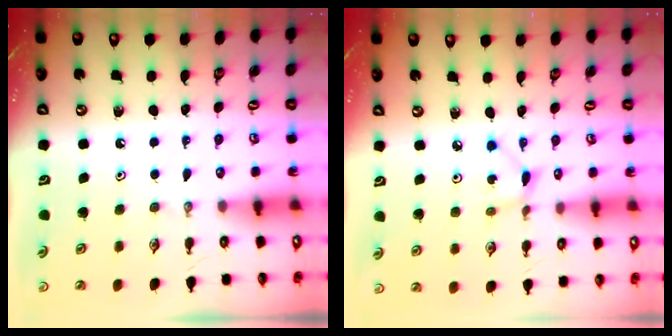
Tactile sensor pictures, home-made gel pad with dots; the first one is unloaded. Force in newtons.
{"total": 2.4, "press": 2.4, "slide": 0.1}